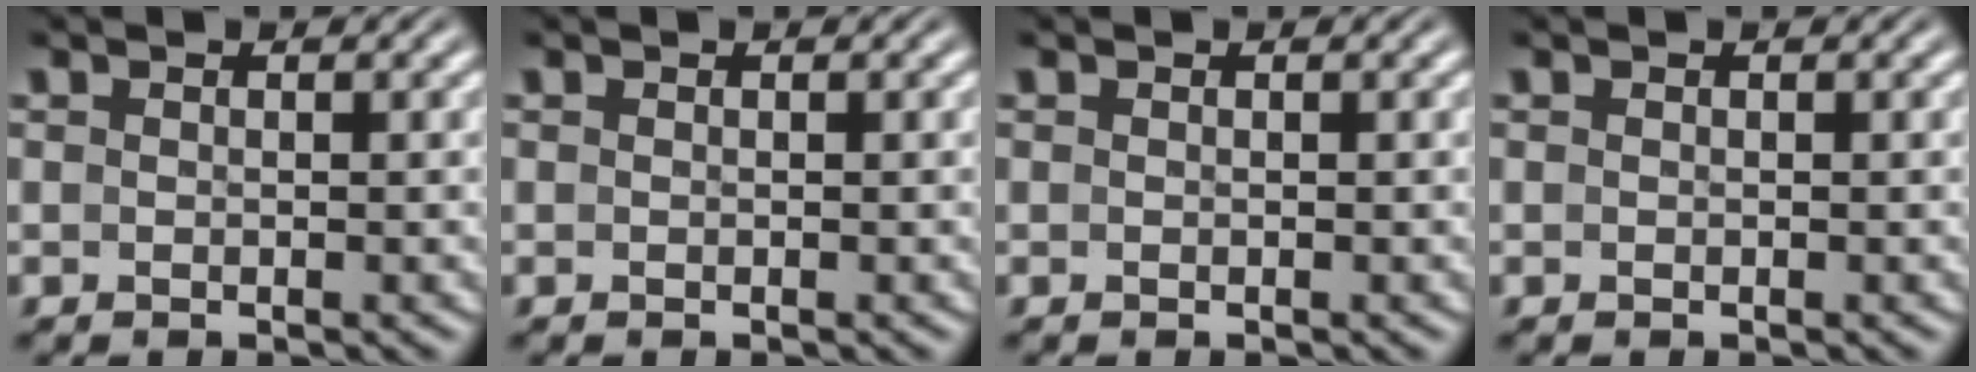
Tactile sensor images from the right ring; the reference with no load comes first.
{"total": 0.0}
{"total": 0.0}
{"total": 0.0}